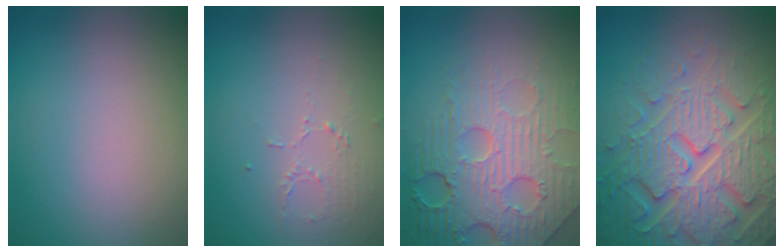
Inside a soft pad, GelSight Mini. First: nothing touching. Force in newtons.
{"total": 1.3, "press": 0.6, "slide": 1.1}
{"total": 8.2, "press": 6.0, "slide": 5.6}
{"total": 8.1, "press": 7.9, "slide": 1.9}